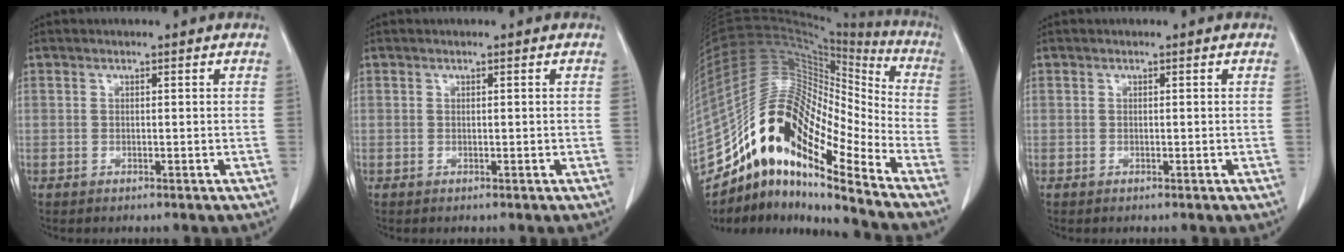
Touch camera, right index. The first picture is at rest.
{"total": 0.0}
{"total": 20.5, "force": [-14.0, 4.7, 14.3], "torque": [-0.268, 0.037, -0.251]}
{"total": 0.0}